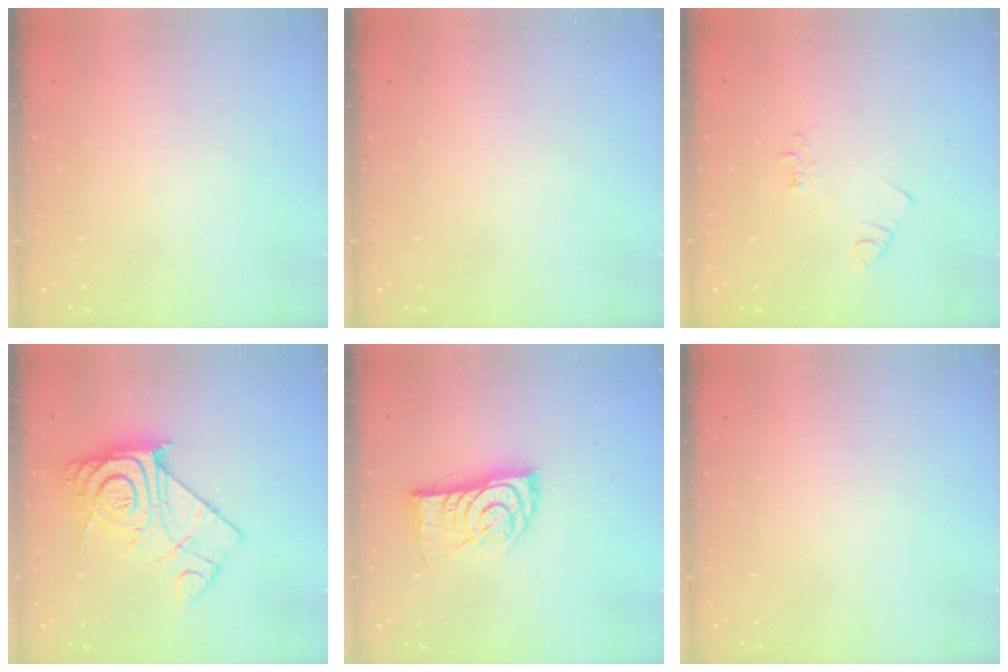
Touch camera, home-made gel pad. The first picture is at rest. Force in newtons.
{"total": 0.0}
{"total": 3.3, "press": 3.3, "slide": 0.4}
{"total": 17.2, "press": 17.1, "slide": 1.3}
{"total": 11.9, "press": 11.9, "slide": 0.8}
{"total": 0.0}